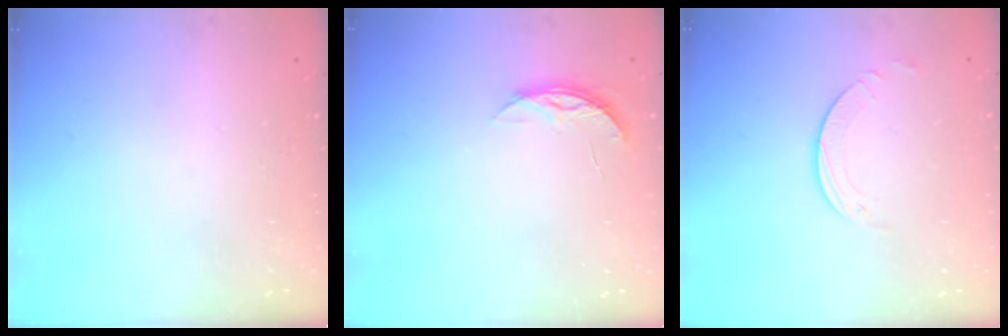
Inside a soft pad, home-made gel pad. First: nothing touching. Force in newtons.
{"total": 4.5, "press": 4.5, "slide": 0.4}
{"total": 2.5, "press": 2.5, "slide": 0.2}